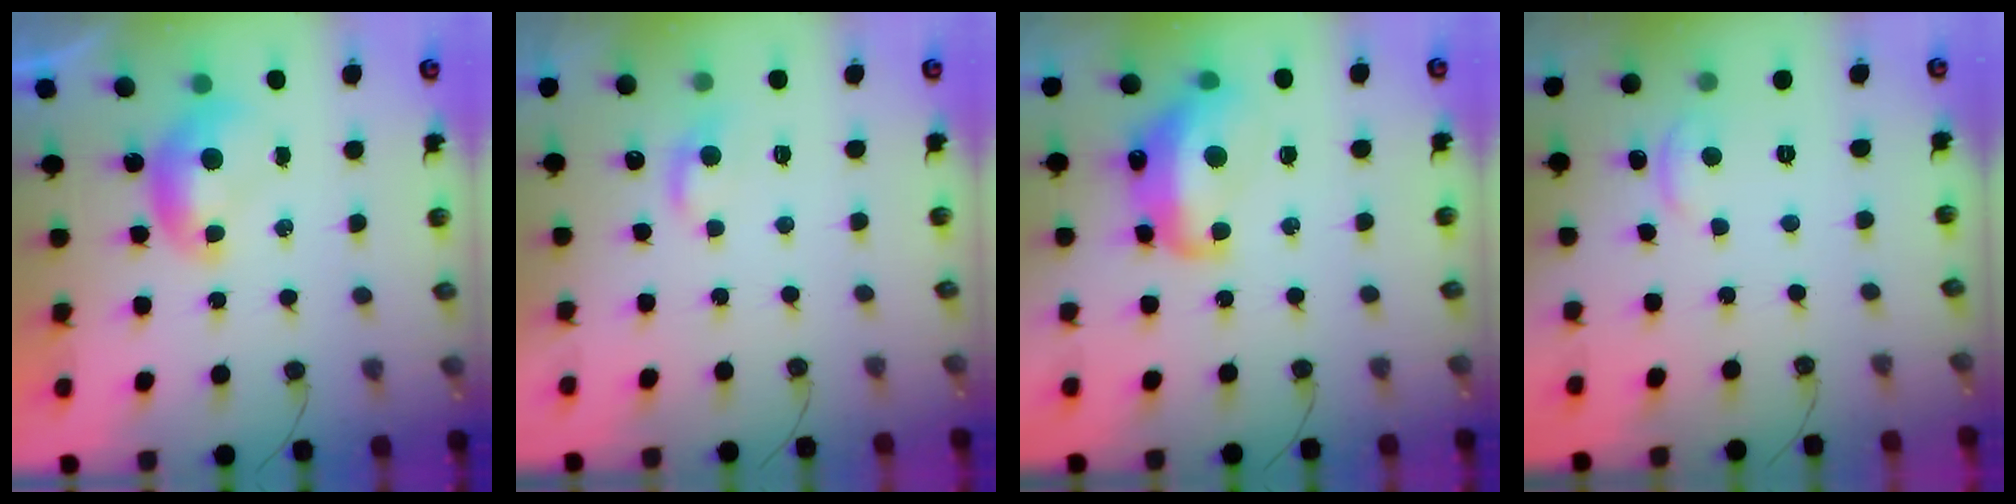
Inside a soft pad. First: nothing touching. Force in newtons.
{"total": 0.9, "press": 0.5, "slide": 0.7}
{"total": 8.9, "press": 8.9, "slide": 1.1}
{"total": 2.1, "press": 2.1, "slide": 0.2}